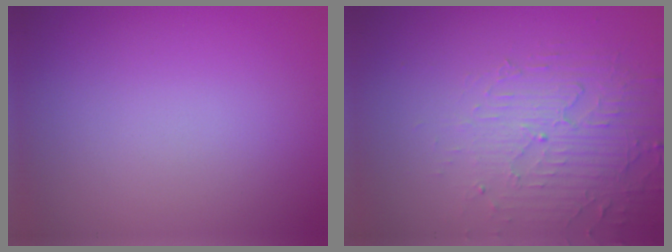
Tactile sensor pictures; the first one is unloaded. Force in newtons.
{"total": 4.4, "press": 3.1, "slide": 3.1}